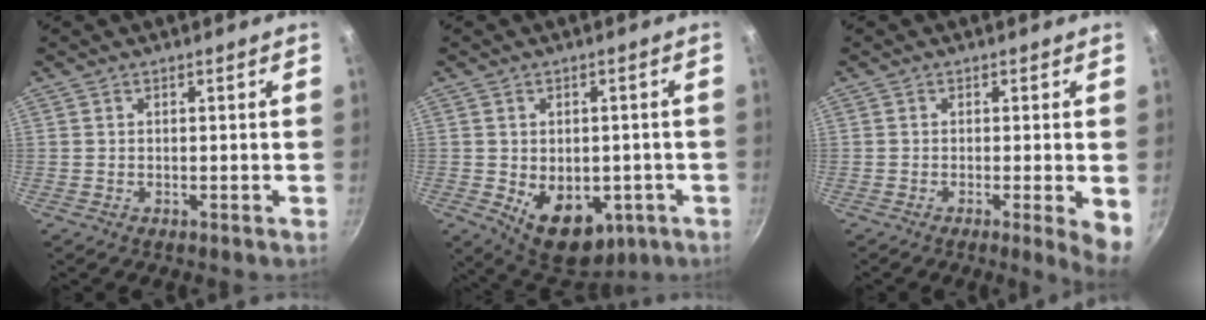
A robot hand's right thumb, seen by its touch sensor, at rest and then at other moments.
{"total": 12.7, "force": [-3.6, 8.5, 8.8], "torque": [-0.087, -0.009, -0.027]}
{"total": 4.9, "force": [-0.9, 0.5, 4.8], "torque": [-0.054, -0.006, -0.012]}